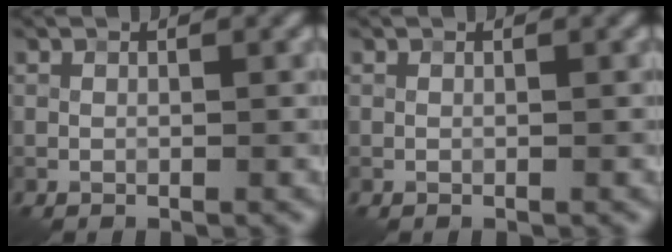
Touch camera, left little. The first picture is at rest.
{"total": 0.0}